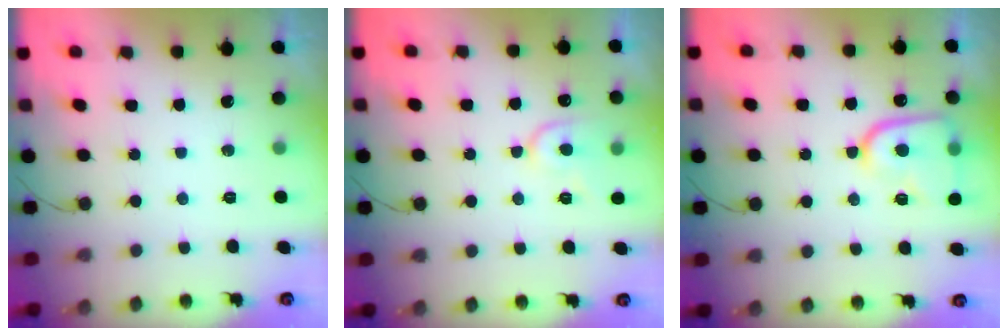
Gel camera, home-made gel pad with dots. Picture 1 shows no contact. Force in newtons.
{"total": 9.0, "press": 9.0, "slide": 0.7}
{"total": 13.5, "press": 13.5, "slide": 1.3}